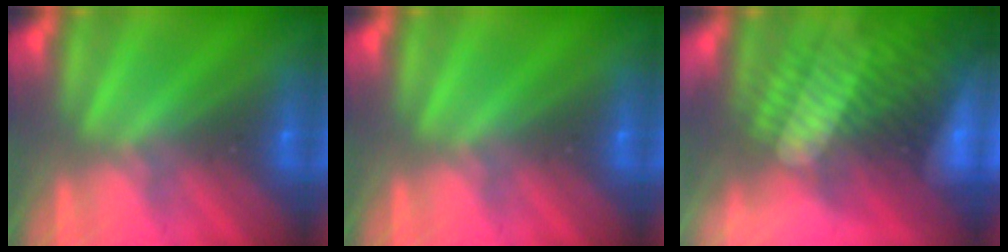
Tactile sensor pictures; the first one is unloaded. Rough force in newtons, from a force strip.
{"total": 0.0}
{"total": 9.6}